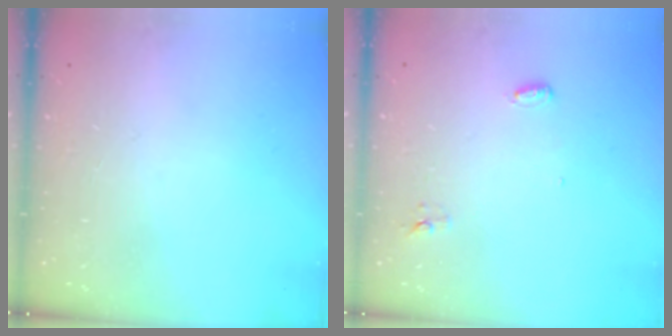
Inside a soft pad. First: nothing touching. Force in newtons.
{"total": 3.6, "press": 3.5, "slide": 0.9}